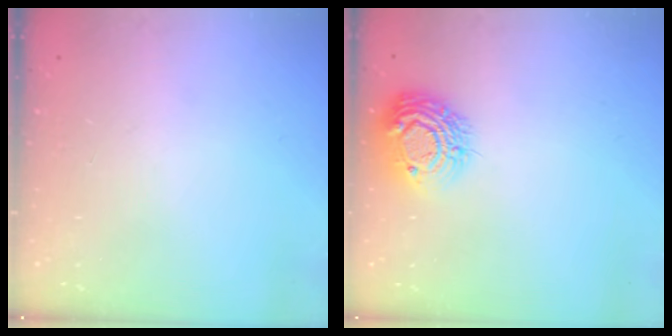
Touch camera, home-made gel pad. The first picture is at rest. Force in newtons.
{"total": 12.4, "press": 12.3, "slide": 0.9}